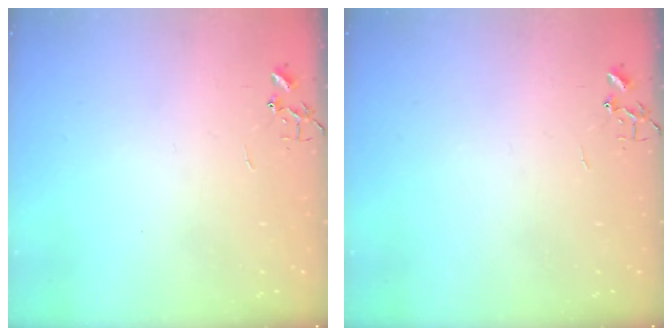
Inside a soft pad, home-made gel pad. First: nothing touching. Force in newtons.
{"total": 0.0}